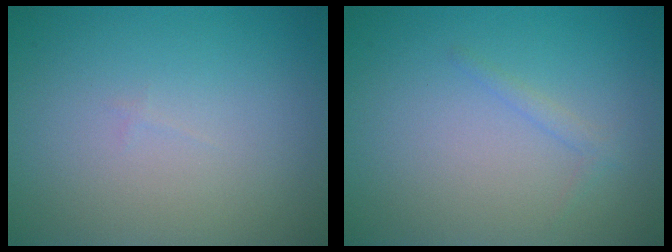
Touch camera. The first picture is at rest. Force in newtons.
{"total": 0.8, "press": 0.8, "slide": 0.1}